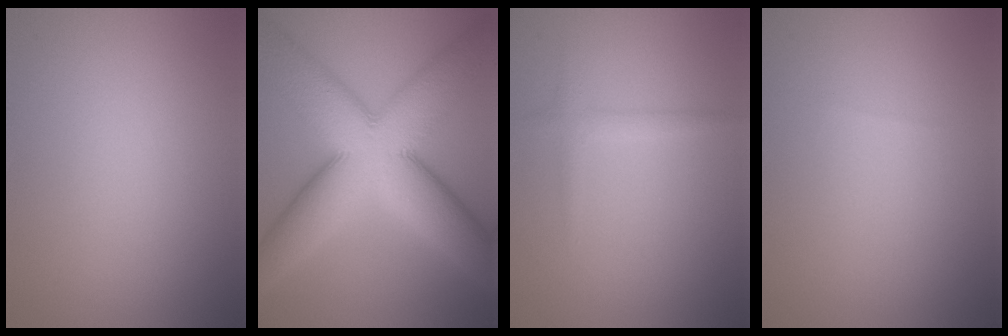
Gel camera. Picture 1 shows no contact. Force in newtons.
{"total": 14.6, "press": 14.6, "slide": 0.3}
{"total": 1.3, "press": 1.3, "slide": 0.1}
{"total": 0.0}